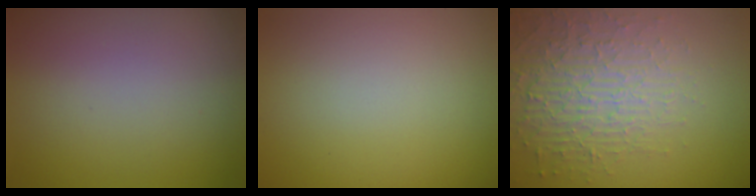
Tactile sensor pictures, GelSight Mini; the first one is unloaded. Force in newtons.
{"total": 0.0}
{"total": 4.8, "press": 4.5, "slide": 1.7}